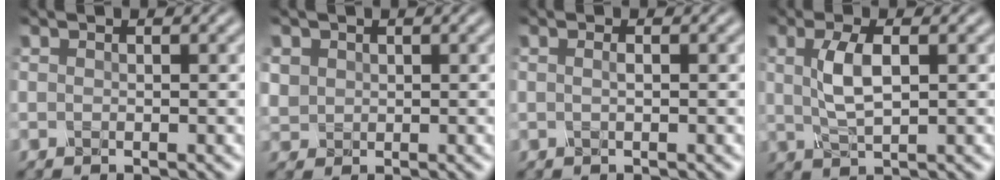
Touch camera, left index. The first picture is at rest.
{"total": 1.6, "force": [0.5, 1.5, 0.3], "torque": [-0.010, -0.003, 0.013]}
{"total": 0.8, "force": [0.1, 0.3, 0.8], "torque": [-0.012, -0.003, -0.001]}
{"total": 3.8, "force": [0.8, 1.3, 3.5], "torque": [-0.076, 0.003, 0.016]}